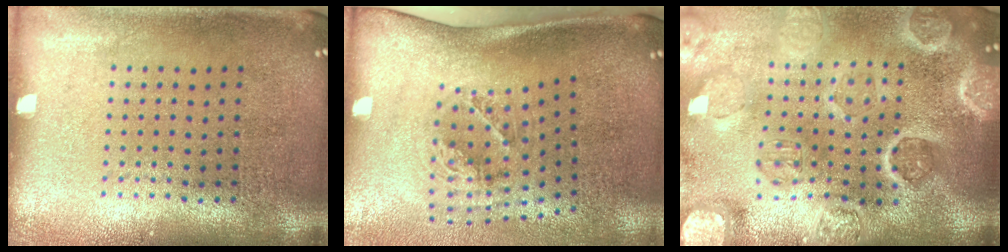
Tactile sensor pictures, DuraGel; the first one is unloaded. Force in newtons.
{"total": 1.9, "press": 1.2, "slide": 1.4}
{"total": 5.2, "press": 4.5, "slide": 2.6}